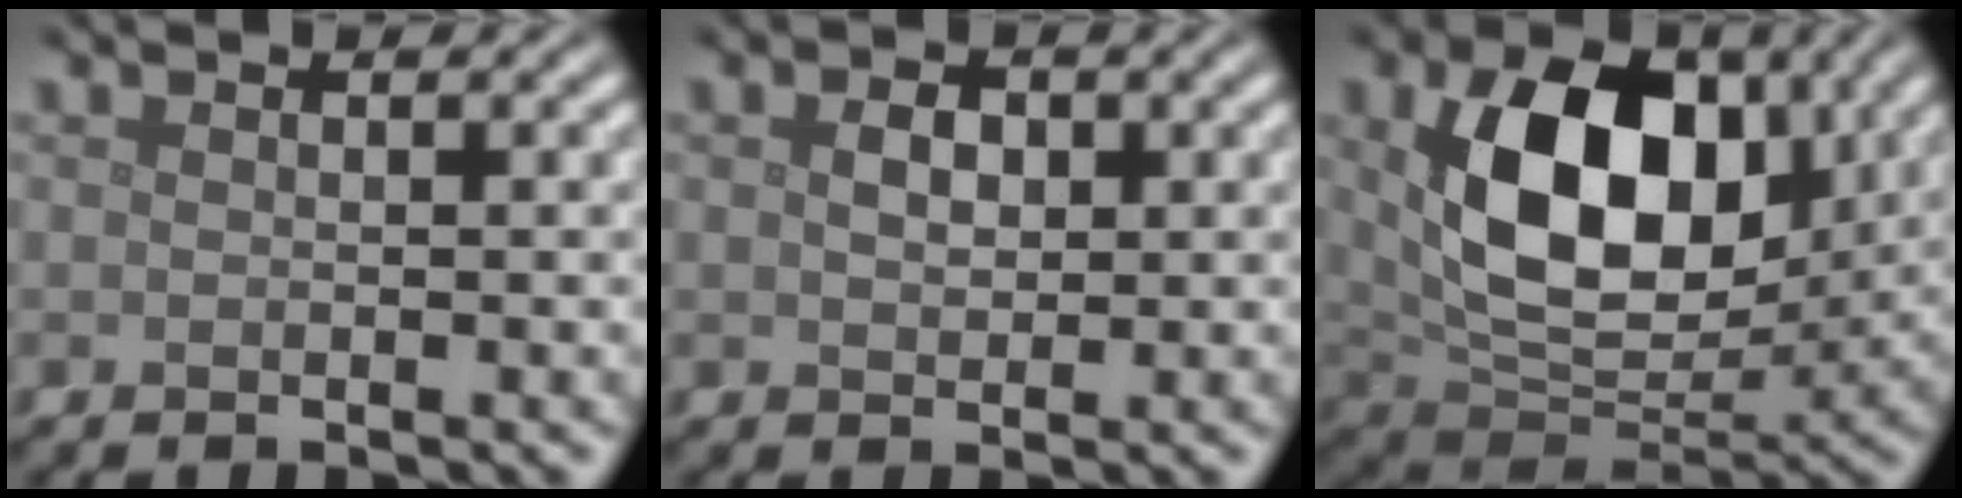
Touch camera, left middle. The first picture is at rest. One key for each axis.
{"total": 1.7, "fx": 0.4, "fy": 1.2, "fz": 1.1, "tx": -0.022, "ty": 0.000, "tz": 0.006}
{"total": 11.2, "fx": 2.5, "fy": 7.1, "fz": 8.4, "tx": -0.151, "ty": -0.011, "tz": 0.051}